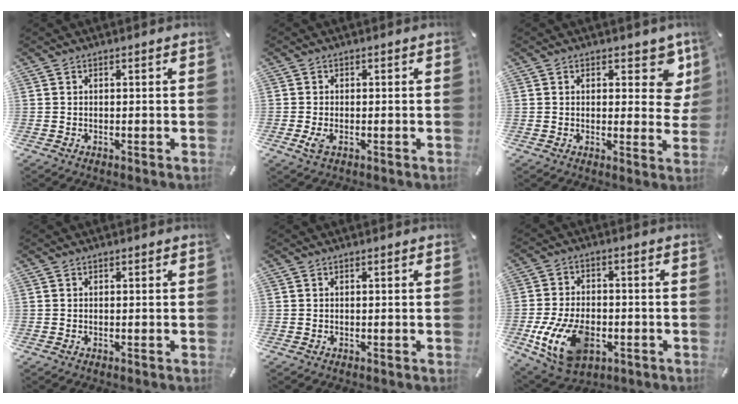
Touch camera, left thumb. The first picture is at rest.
{"total": 2.6, "force": [-0.8, 1.3, 2.1], "torque": [-0.049, -0.005, -0.016]}
{"total": 8.1, "force": [4.2, 4.5, 5.3], "torque": [-0.039, -0.029, 0.065]}
{"total": 0.0}
{"total": 0.0}
{"total": 15.3, "force": [-4.6, 10.0, 10.6], "torque": [-0.211, 0.007, -0.079]}